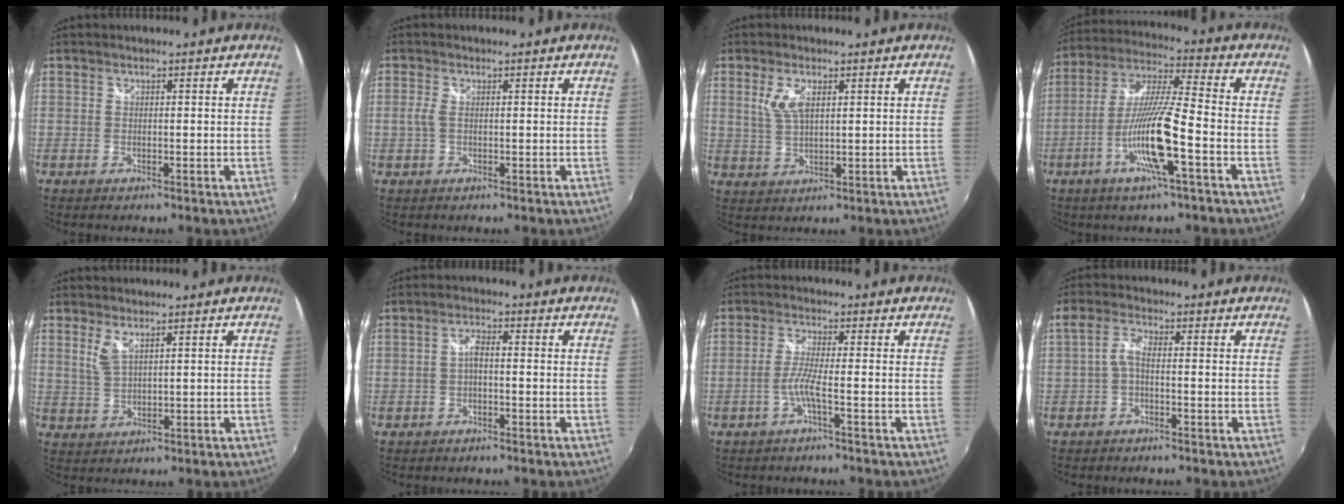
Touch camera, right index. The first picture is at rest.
{"total": 1.8, "force": [-0.1, 0.6, 1.7], "torque": [-0.036, 0.000, -0.004]}
{"total": 4.6, "force": [1.7, 1.9, 3.9], "torque": [-0.079, 0.001, 0.036]}
{"total": 13.4, "force": [-5.4, 0.4, 12.3], "torque": [-0.246, -0.006, -0.106]}
{"total": 3.1, "force": [1.7, 0.8, 2.4], "torque": [-0.049, -0.003, 0.035]}
{"total": 2.3, "force": [-0.7, 0.7, 2.1], "torque": [-0.045, 0.008, -0.013]}
{"total": 3.2, "force": [-1.6, -0.7, 2.7], "torque": [-0.062, -0.002, -0.031]}
{"total": 2.9, "force": [-1.0, 0.8, 2.6], "torque": [-0.061, 0.008, -0.022]}